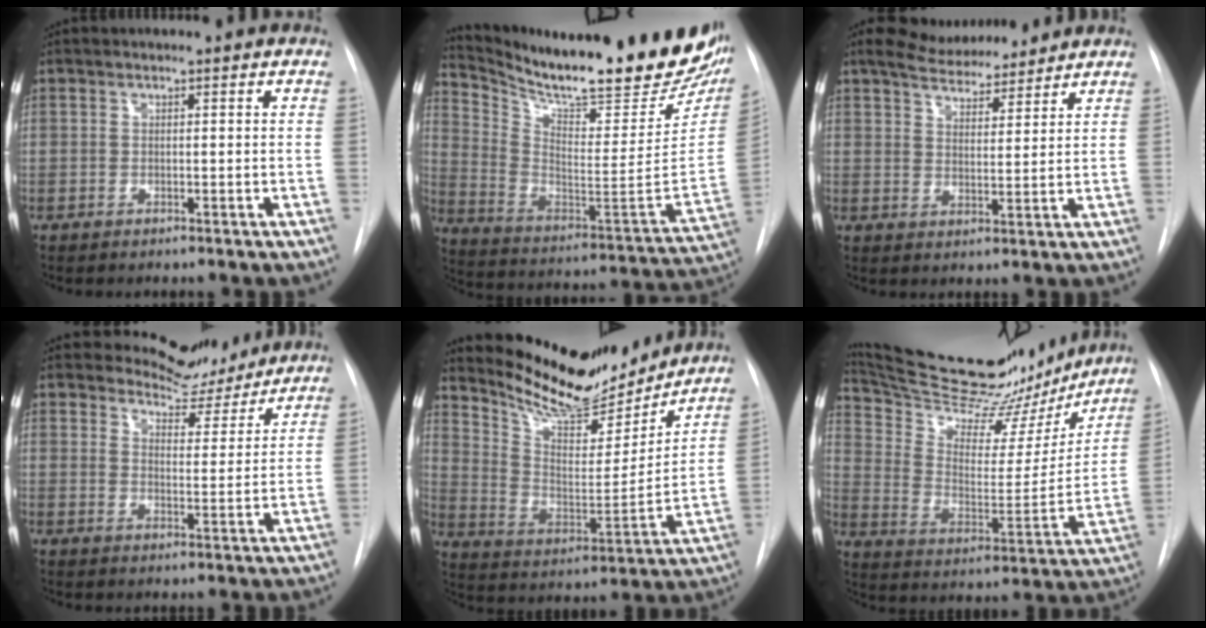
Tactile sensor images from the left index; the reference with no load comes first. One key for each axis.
{"total": 28.2, "fx": 23.6, "fy": 3.9, "fz": 14.8, "tx": -0.248, "ty": -0.090, "tz": 0.333}
{"total": 8.6, "fx": 7.8, "fy": 2.0, "fz": 3.0, "tx": -0.050, "ty": 0.005, "tz": 0.123}
{"total": 7.1, "fx": 6.9, "fy": 1.9, "fz": -0.3, "tx": 0.007, "ty": -0.023, "tz": 0.094}
{"total": 16.8, "fx": 15.7, "fy": 3.6, "fz": 4.9, "tx": -0.092, "ty": -0.030, "tz": 0.252}
{"total": 27.4, "fx": 24.4, "fy": 7.1, "fz": 10.2, "tx": -0.169, "ty": -0.029, "tz": 0.345}